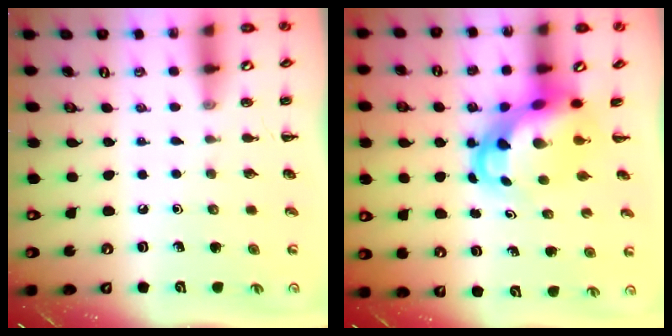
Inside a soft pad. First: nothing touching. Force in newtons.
{"total": 5.4, "press": 5.2, "slide": 1.4}